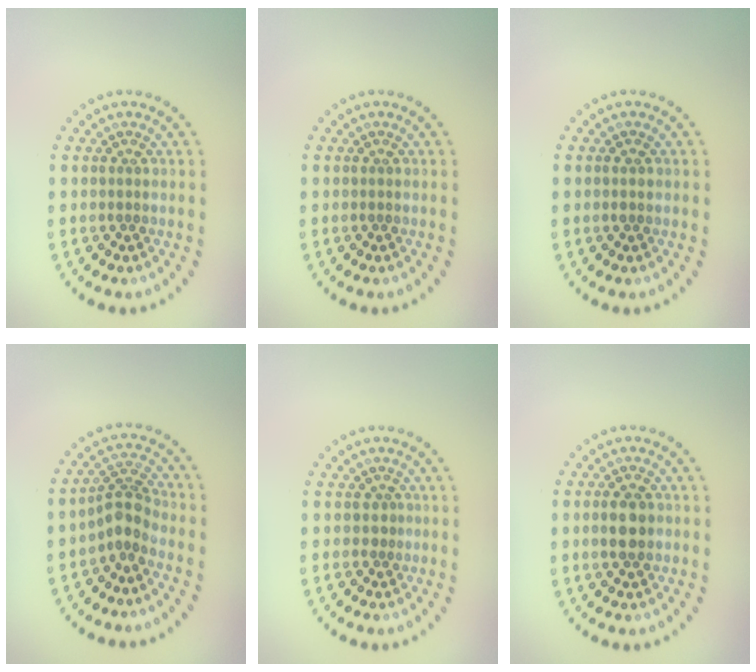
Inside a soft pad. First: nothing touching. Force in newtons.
{"total": 0.0}
{"total": 0.9, "press": 0.9, "slide": 0.3}
{"total": 2.9, "press": 2.2, "slide": 1.8}
{"total": 0.6, "press": 0.4, "slide": 0.5}
{"total": 2.9, "press": 2.9, "slide": 0.1}